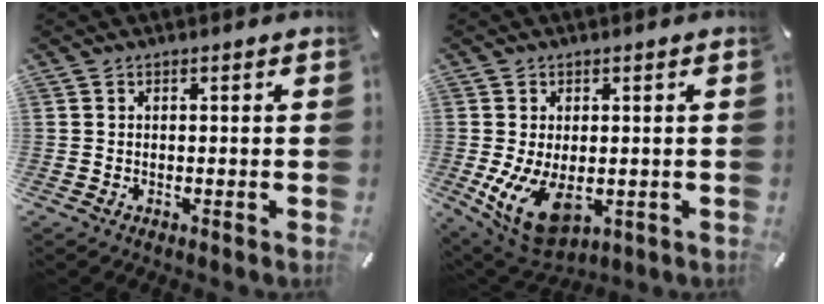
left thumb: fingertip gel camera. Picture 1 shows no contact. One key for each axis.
{"total": 10.5, "fx": -1.5, "fy": 6.5, "fz": 8.1, "tx": -0.167, "ty": -0.012, "tz": -0.022}